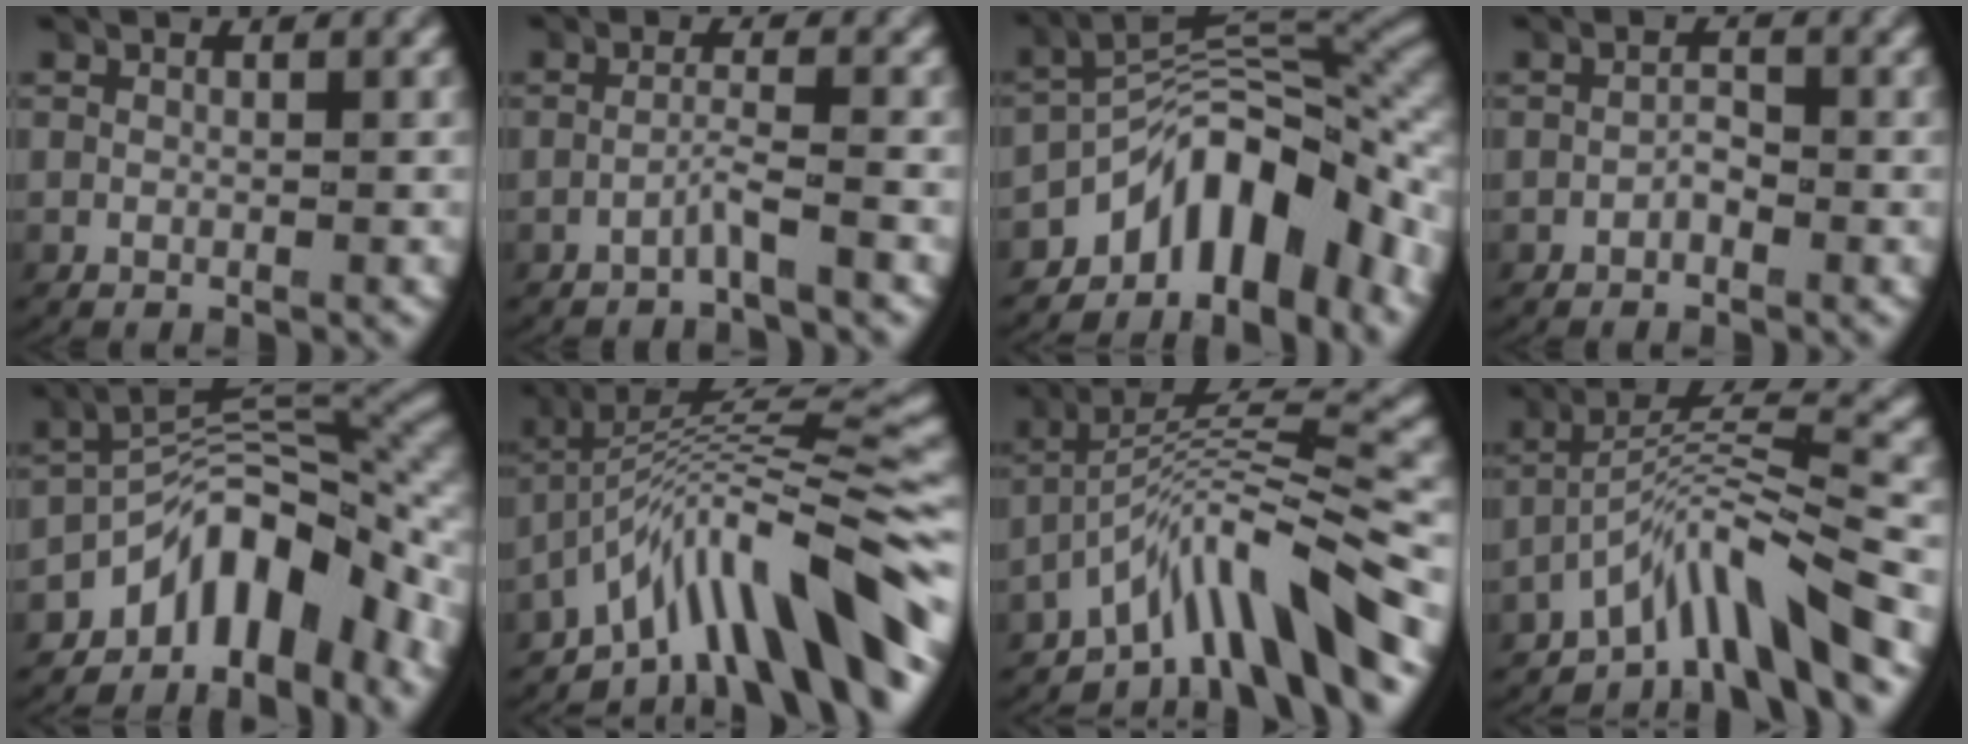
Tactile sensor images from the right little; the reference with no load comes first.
{"total": 2.0, "force": [-1.5, -0.8, 1.1], "torque": [-0.023, -0.002, -0.026]}
{"total": 10.5, "force": [-3.9, 5.3, 8.2], "torque": [-0.123, -0.002, -0.058]}
{"total": 1.2, "force": [-0.7, 0.5, 0.7], "torque": [-0.019, -0.005, -0.012]}
{"total": 9.5, "force": [-3.4, 4.8, 7.4], "torque": [-0.117, -0.001, -0.051]}
{"total": 10.2, "force": [-3.0, 4.1, 8.9], "torque": [-0.139, 0.002, -0.042]}
{"total": 7.6, "force": [-3.0, 2.5, 6.6], "torque": [-0.115, -0.002, -0.043]}
{"total": 6.5, "force": [-3.0, 2.1, 5.3], "torque": [-0.104, -0.007, -0.044]}